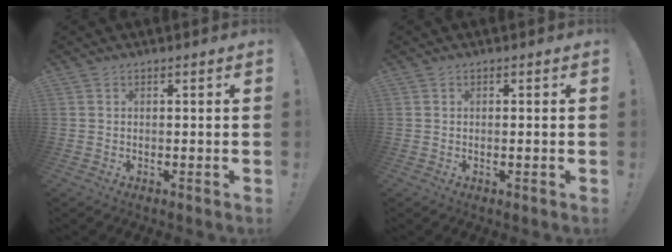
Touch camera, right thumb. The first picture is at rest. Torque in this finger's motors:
{"motor_torque": [0.46, -0.15, -0.08, -0.26, -0.03]}